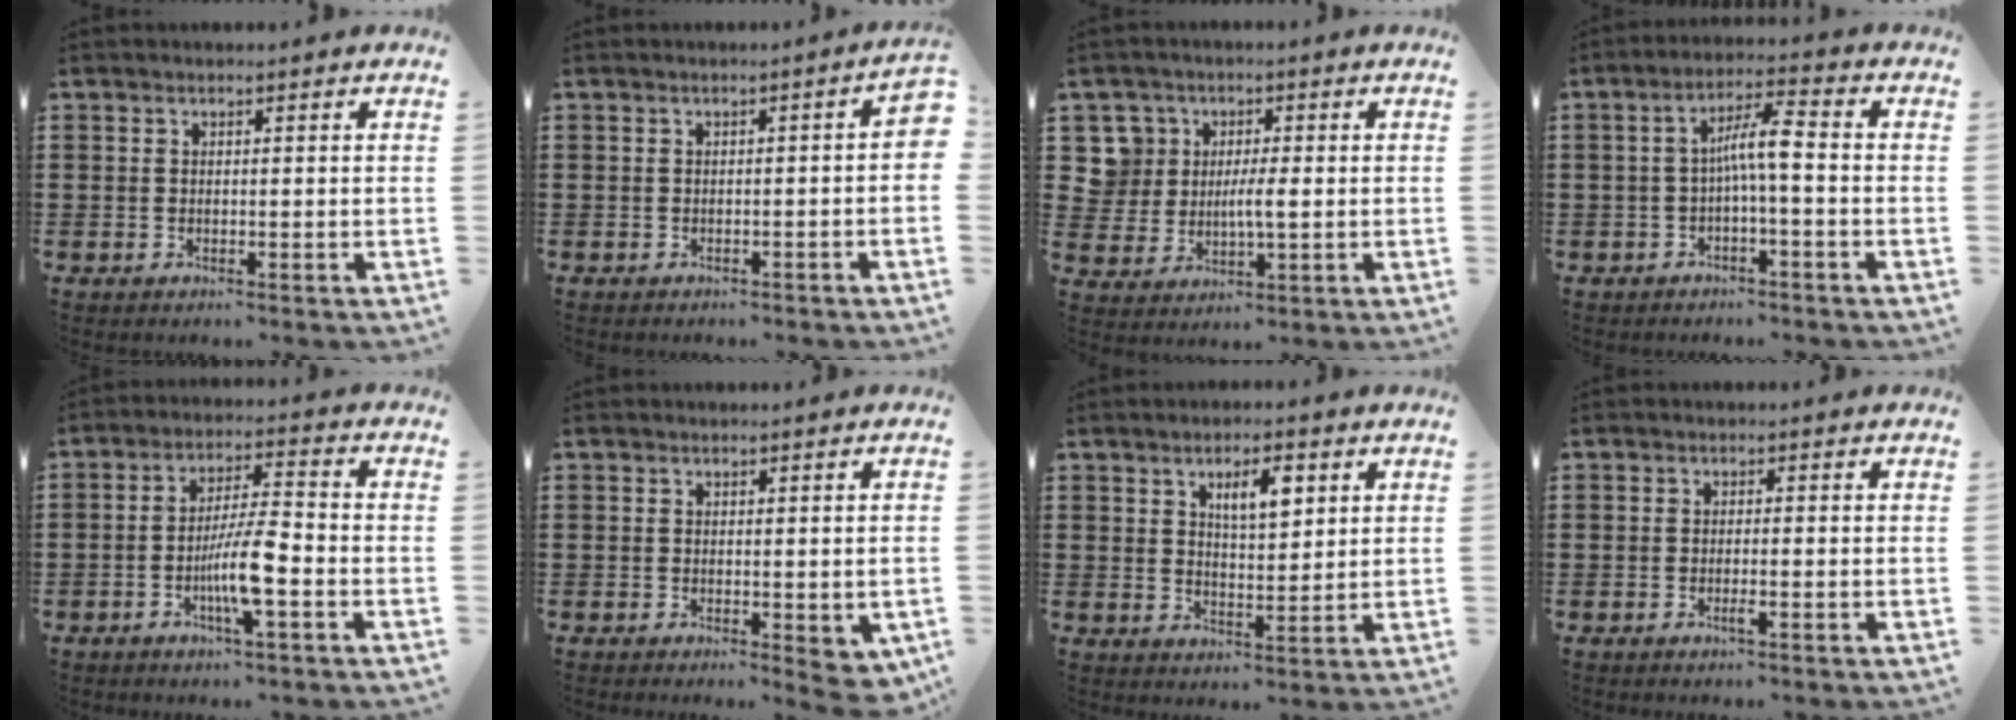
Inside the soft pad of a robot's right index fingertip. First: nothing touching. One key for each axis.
{"total": 1.7, "fx": -1.0, "fy": 0.4, "fz": 1.3, "tx": -0.022, "ty": 0.000, "tz": -0.020}
{"total": 5.1, "fx": 0.8, "fy": 4.4, "fz": 2.4, "tx": -0.059, "ty": 0.012, "tz": 0.012}
{"total": 5.8, "fx": -0.8, "fy": 1.0, "fz": 5.7, "tx": -0.107, "ty": 0.012, "tz": -0.019}
{"total": 7.6, "fx": -2.6, "fy": 1.2, "fz": 7.0, "tx": -0.136, "ty": -0.005, "tz": -0.053}
{"total": 1.4, "fx": -0.1, "fy": 0.7, "fz": 1.3, "tx": -0.023, "ty": 0.002, "tz": -0.001}
{"total": 4.9, "fx": 2.3, "fy": 1.8, "fz": 3.9, "tx": -0.068, "ty": 0.003, "tz": 0.035}
{"total": 1.6, "fx": -0.8, "fy": 0.0, "fz": 1.3, "tx": -0.022, "ty": -0.005, "tz": -0.014}